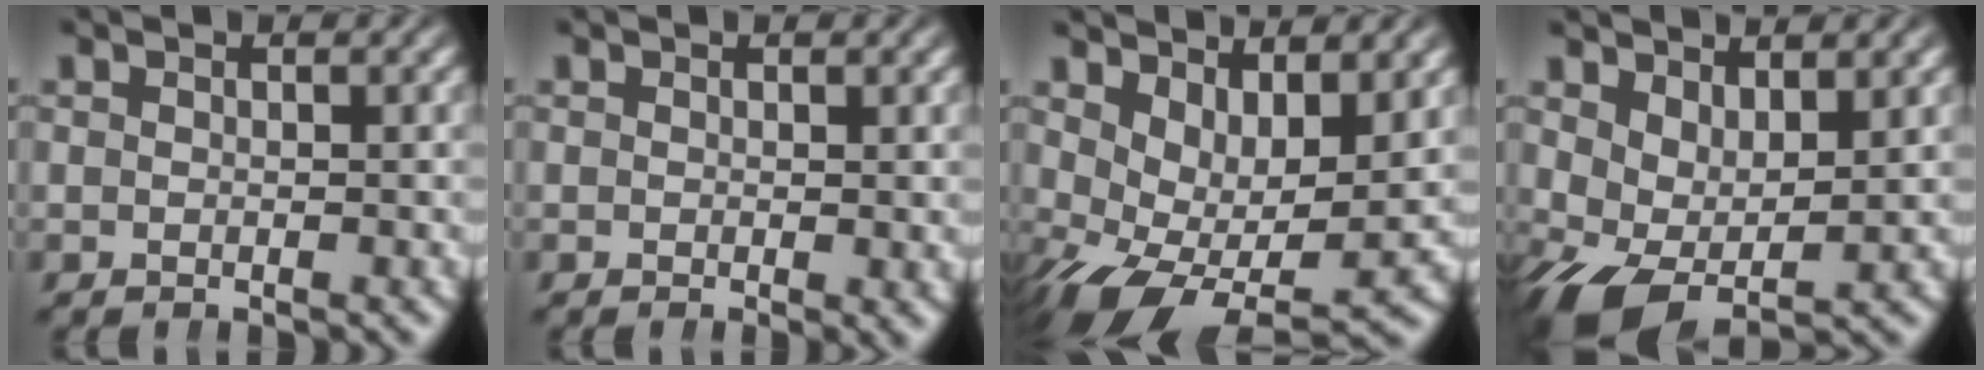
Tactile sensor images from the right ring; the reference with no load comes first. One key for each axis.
{"total": 0.7, "fx": 0.0, "fy": 0.1, "fz": 0.7, "tx": -0.008, "ty": -0.006, "tz": 0.002}
{"total": 8.5, "fx": -2.3, "fy": 5.4, "fz": 6.1, "tx": -0.134, "ty": -0.057, "tz": -0.008}
{"total": 6.0, "fx": -1.7, "fy": 4.5, "fz": 3.5, "tx": -0.091, "ty": -0.042, "tz": -0.014}